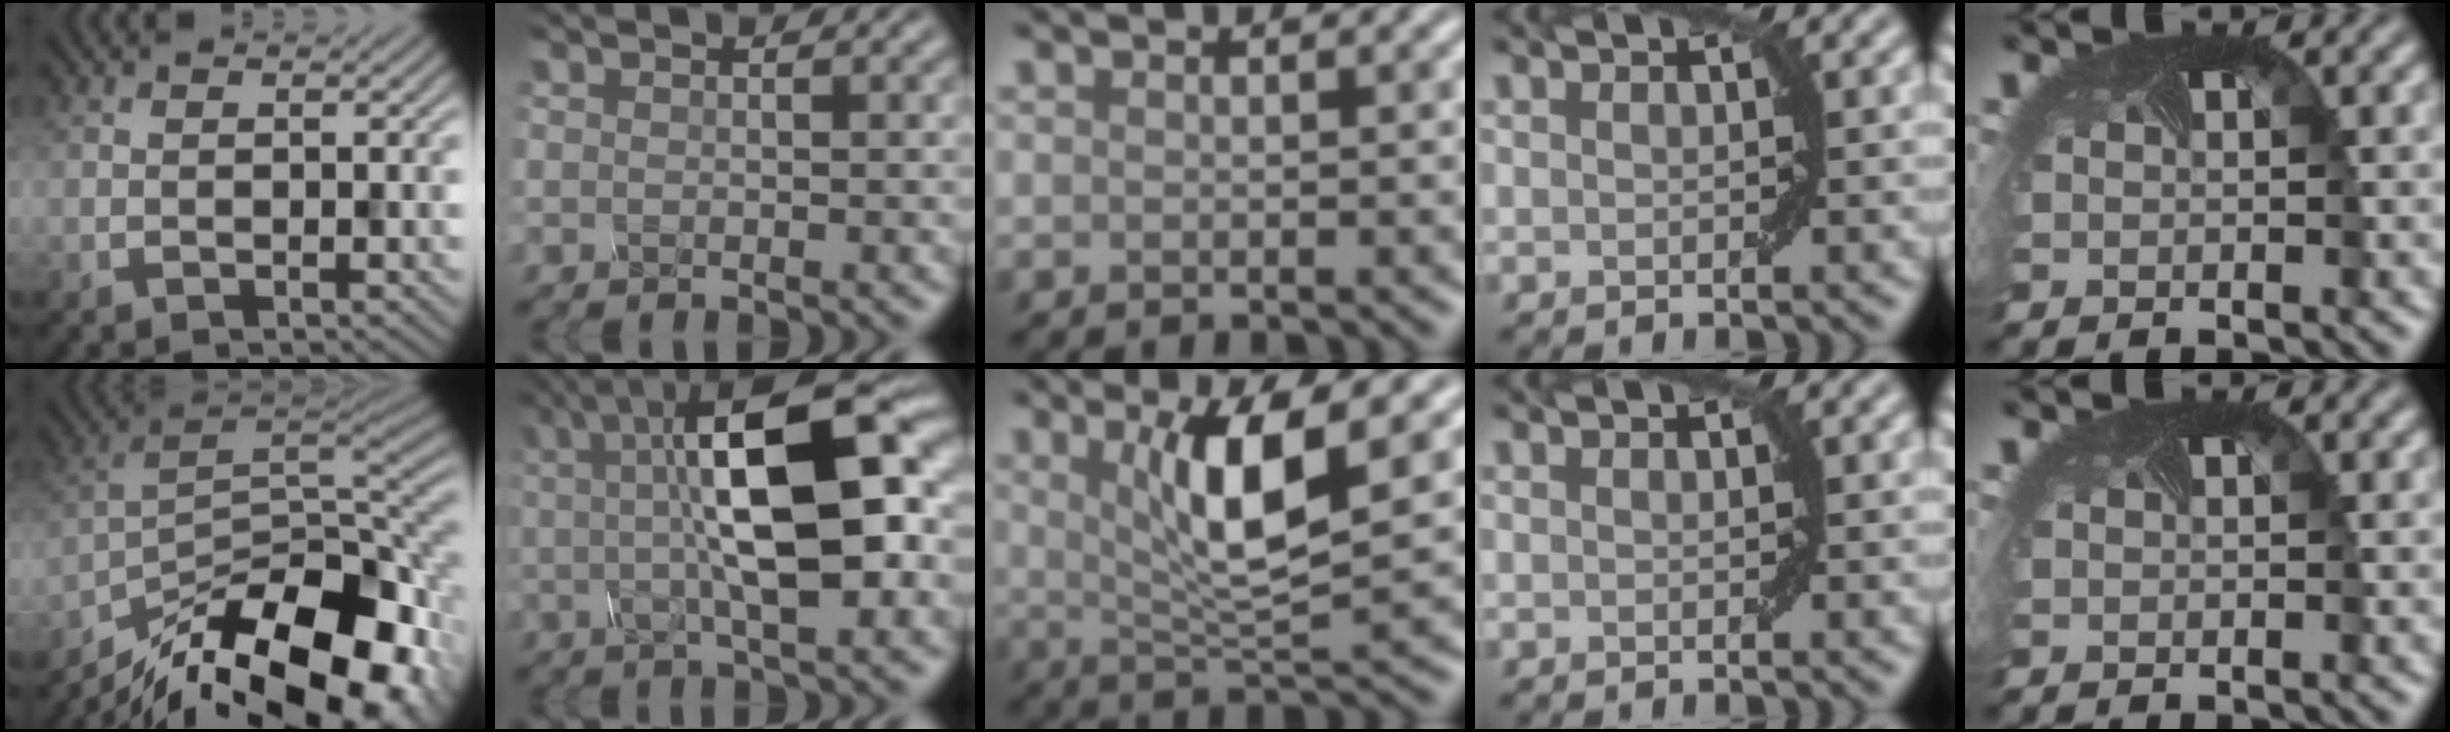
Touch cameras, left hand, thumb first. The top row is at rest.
{"thumb": {"total": 17.6, "force": [-11.4, 7.2, 11.3], "torque": [-0.203, -0.031, -0.181]}, "index": {"total": 12.1, "force": [1.8, 3.5, 11.4], "torque": [-0.173, 0.017, 0.025]}, "middle": {"total": 6.3, "force": [2.0, 1.3, 5.8], "torque": [-0.106, -0.006, 0.039]}}